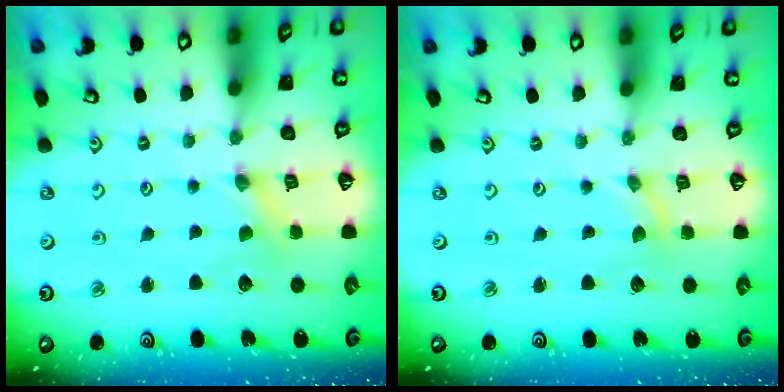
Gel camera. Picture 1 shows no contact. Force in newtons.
{"total": 0.0}